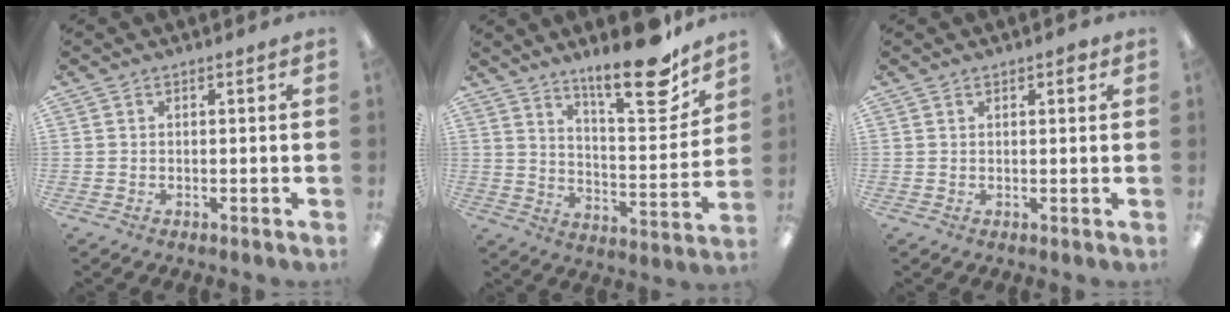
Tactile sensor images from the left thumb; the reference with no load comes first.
{"total": 17.4, "force": [13.4, 4.4, 10.2], "torque": [-0.153, -0.094, 0.218]}
{"total": 1.6, "force": [1.0, 0.7, 1.0], "torque": [-0.014, -0.001, 0.016]}